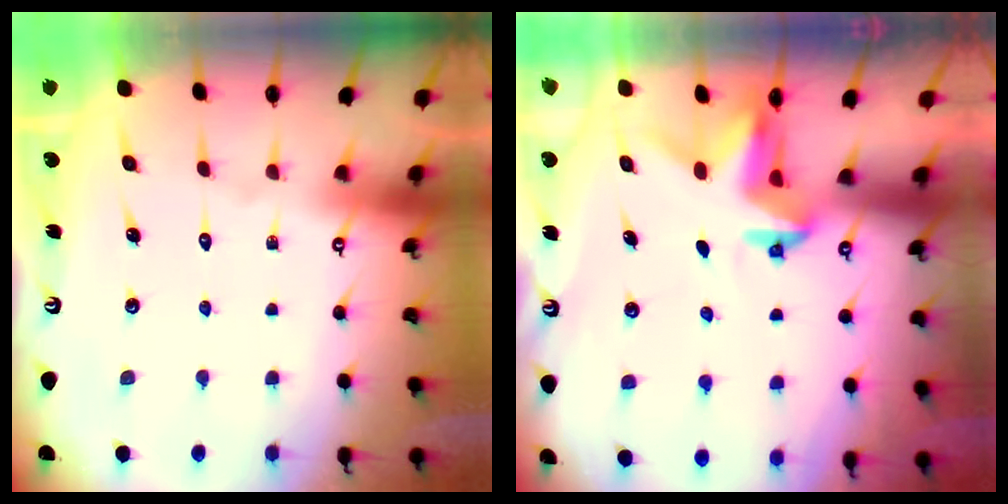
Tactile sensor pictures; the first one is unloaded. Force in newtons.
{"total": 3.3, "press": 3.3, "slide": 0.2}